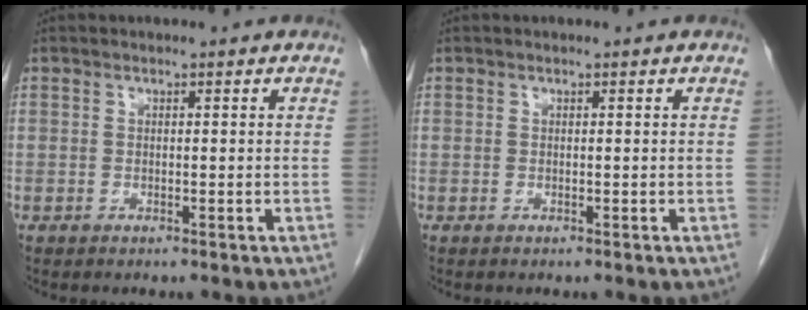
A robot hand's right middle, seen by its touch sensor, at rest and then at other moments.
{"total": 0.0}